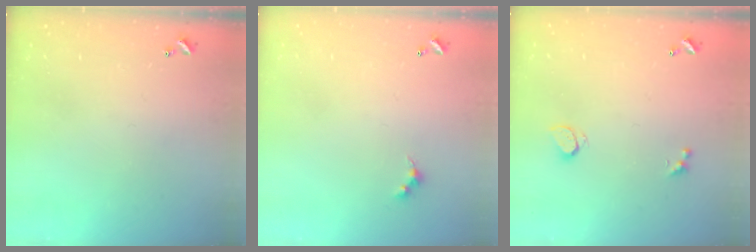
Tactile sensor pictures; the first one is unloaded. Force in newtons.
{"total": 2.5, "press": 2.5, "slide": 0.4}
{"total": 0.9, "press": 0.7, "slide": 0.5}